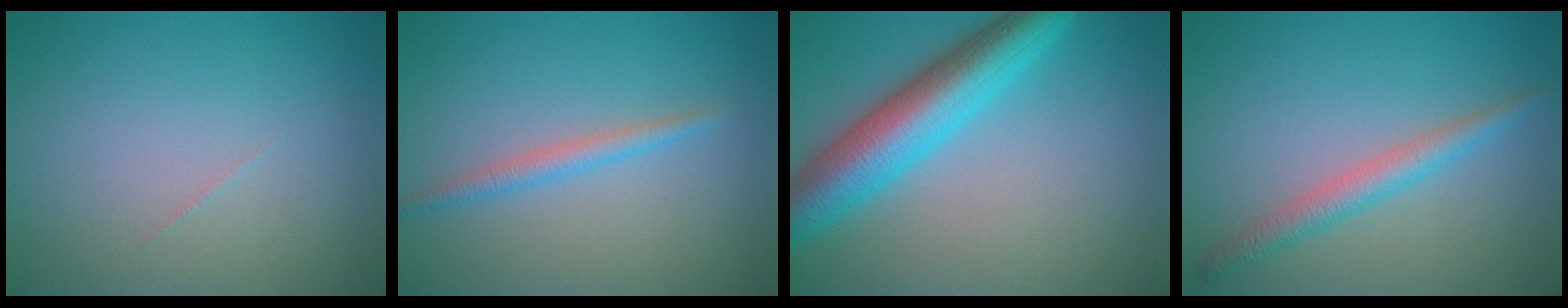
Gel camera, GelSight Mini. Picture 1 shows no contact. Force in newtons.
{"total": 1.7, "press": 1.7, "slide": 0.1}
{"total": 7.7, "press": 7.7, "slide": 0.2}
{"total": 2.6, "press": 2.6, "slide": 0.1}